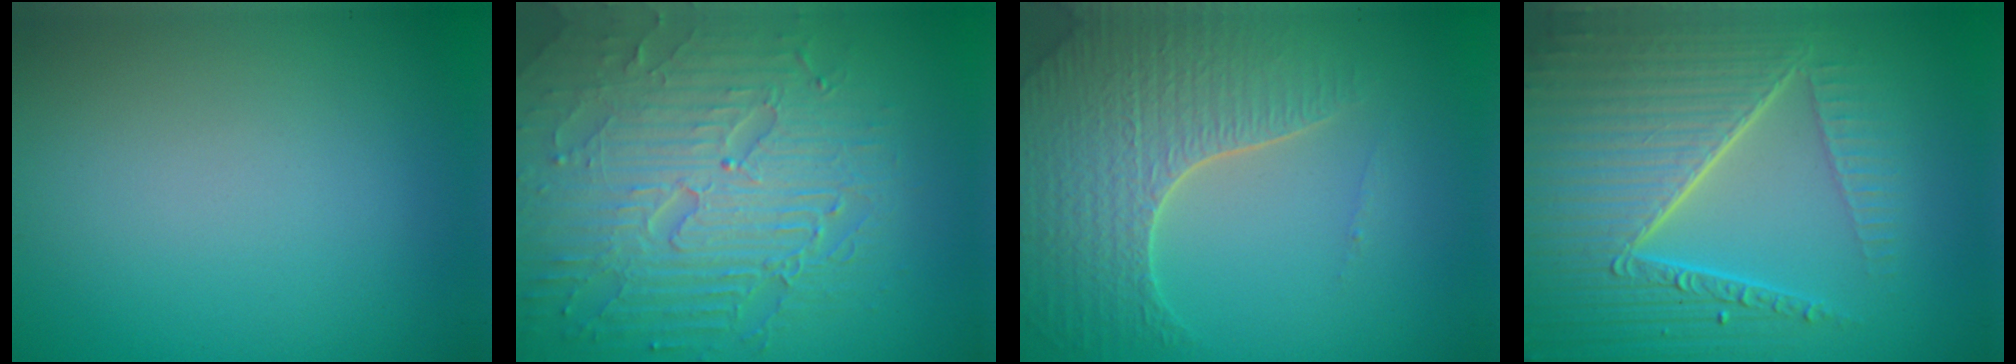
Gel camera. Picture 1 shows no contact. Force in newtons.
{"total": 8.7, "press": 6.2, "slide": 6.1}
{"total": 6.0, "press": 4.8, "slide": 3.5}
{"total": 8.8, "press": 6.1, "slide": 6.4}